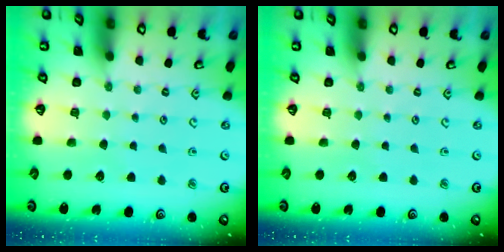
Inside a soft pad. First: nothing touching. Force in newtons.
{"total": 0.0}